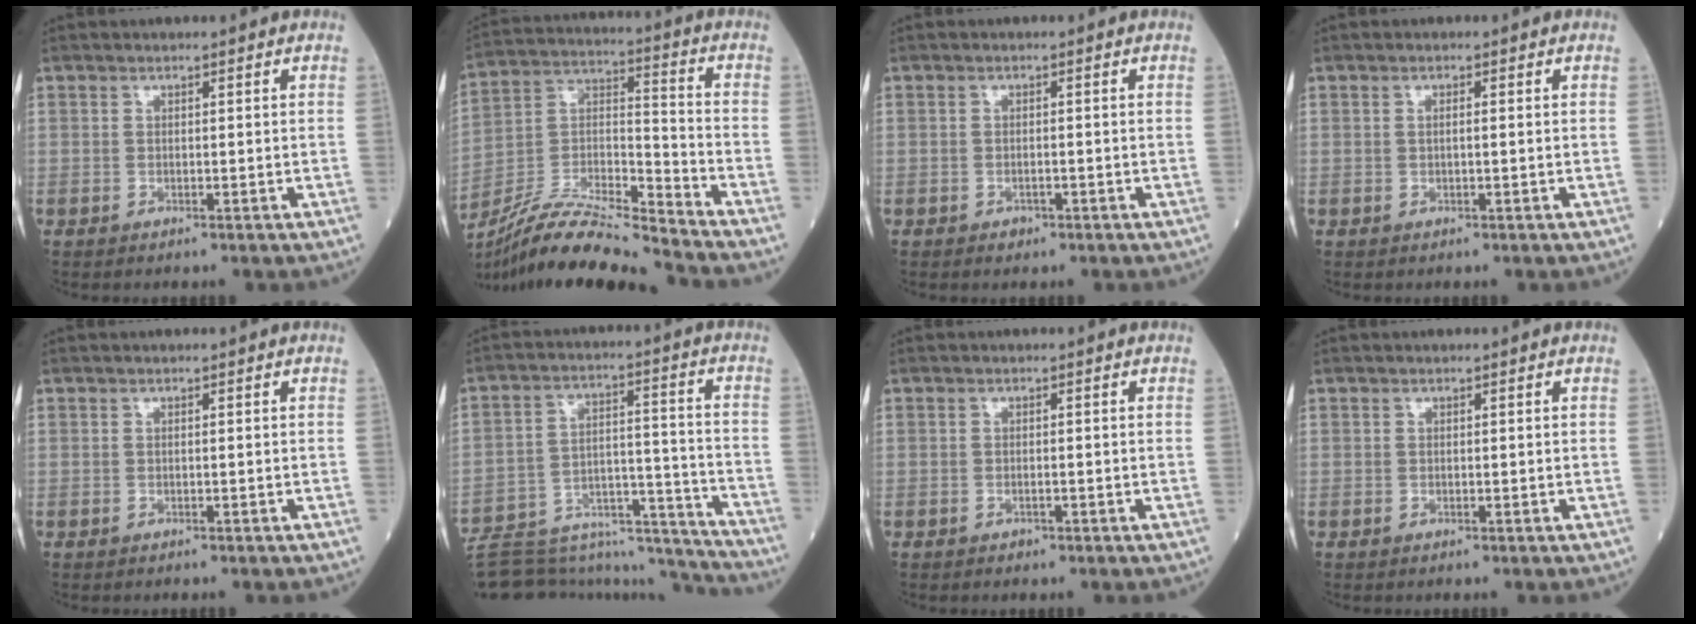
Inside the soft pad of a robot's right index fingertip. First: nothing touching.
{"total": 16.3, "force": [-15.2, -0.7, 5.8], "torque": [-0.106, 0.012, -0.283]}
{"total": 1.0, "force": [-0.6, 0.7, 0.4], "torque": [-0.008, 0.001, -0.007]}
{"total": 0.9, "force": [0.1, 0.1, 0.9], "torque": [-0.021, 0.001, 0.002]}
{"total": 0.0}
{"total": 23.3, "force": [-22.3, 3.4, 5.7], "torque": [-0.092, 0.023, -0.327]}
{"total": 0.6, "force": [-0.4, 0.3, 0.3], "torque": [-0.007, 0.000, -0.005]}
{"total": 0.0}